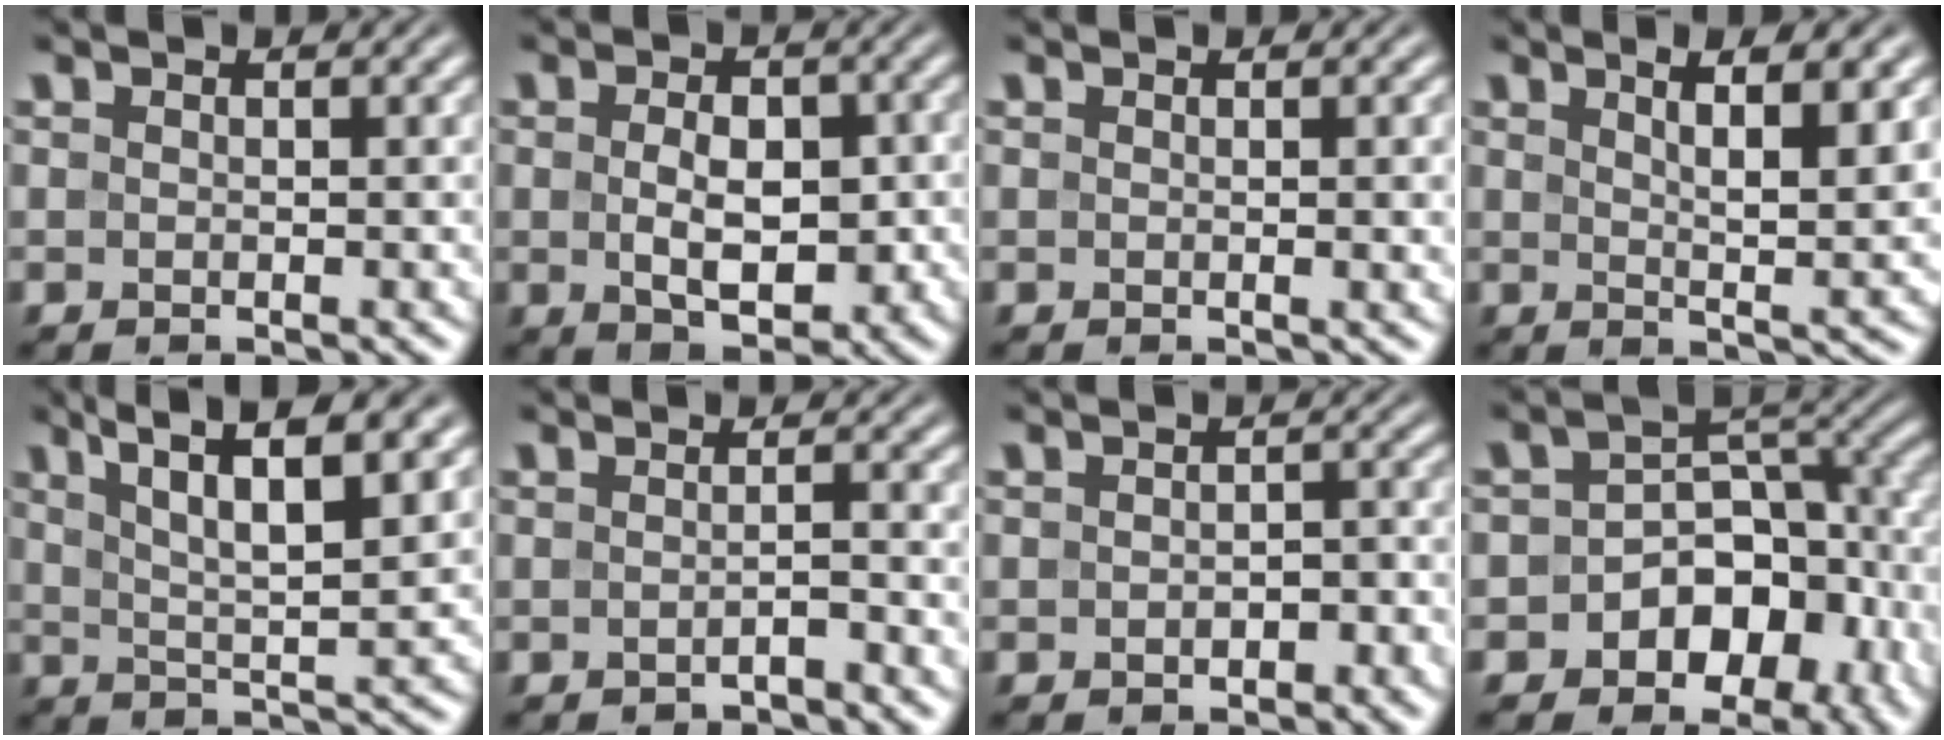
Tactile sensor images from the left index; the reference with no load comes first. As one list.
[{"total": 5.1, "force": [-0.4, 3.0, 4.1], "torque": [-0.069, -0.006, 0.000]}, {"total": 1.9, "force": [0.1, 0.5, 1.9], "torque": [-0.020, 0.003, -0.002]}, {"total": 6.4, "force": [2.5, 1.3, 5.8], "torque": [-0.080, -0.002, 0.043]}, {"total": 7.3, "force": [4.1, 1.6, 5.8], "torque": [-0.096, 0.009, 0.074]}, {"total": 1.4, "force": [-0.7, 0.3, 1.1], "torque": [-0.014, 0.001, -0.017]}, {"total": 2.2, "force": [-0.8, 1.3, 1.6], "torque": [-0.025, -0.001, -0.010]}, {"total": 9.5, "force": [-4.1, 6.6, 5.4], "torque": [-0.070, -0.008, -0.069]}]